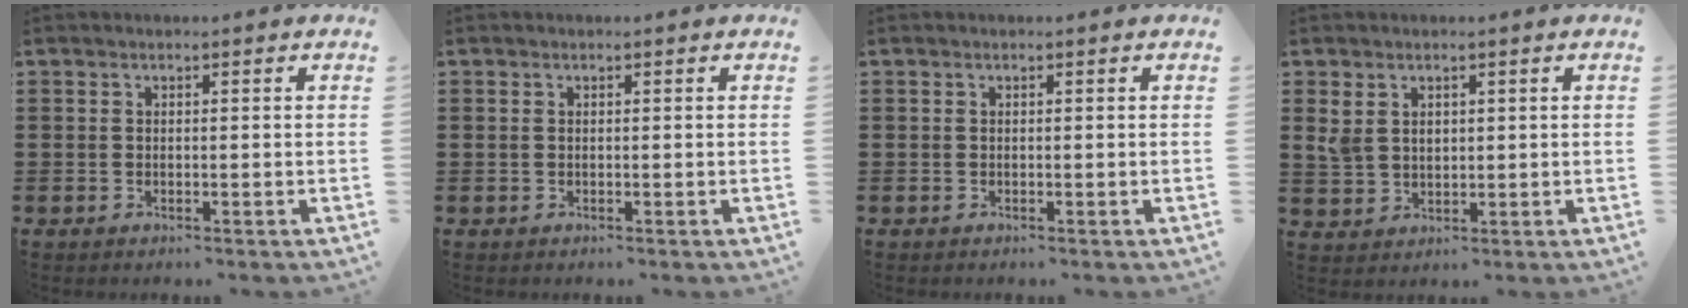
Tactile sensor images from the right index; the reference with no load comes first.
{"total": 0.0}
{"total": 0.0}
{"total": 3.1, "force": [1.5, 2.2, 1.5], "torque": [-0.038, 0.010, 0.028]}